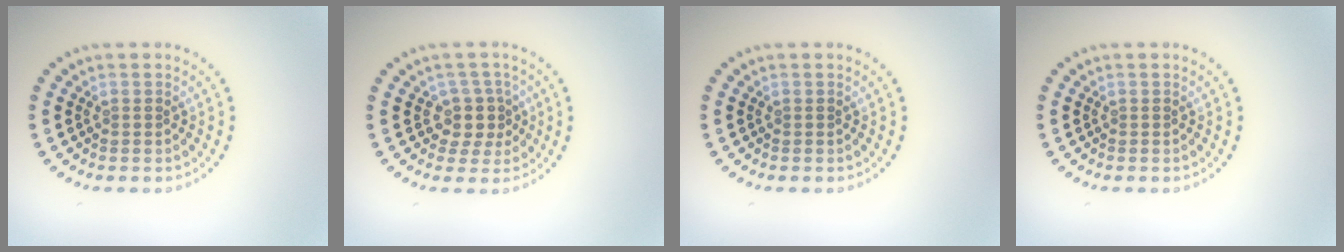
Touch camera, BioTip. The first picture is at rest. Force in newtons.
{"total": 2.6, "press": 2.1, "slide": 1.5}
{"total": 0.0}
{"total": 0.0}